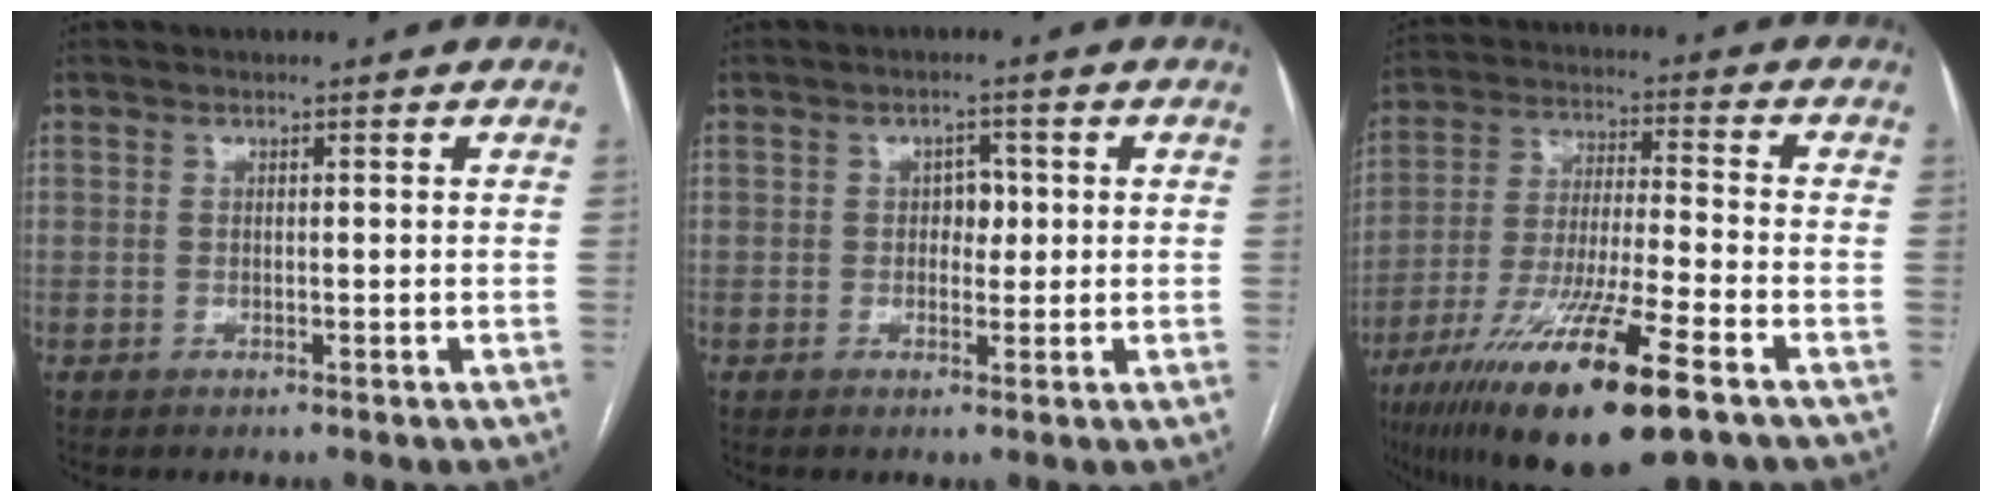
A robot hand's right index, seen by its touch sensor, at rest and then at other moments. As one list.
[{"total": 2.7, "force": [0.2, 1.8, 2.0], "torque": [-0.022, 0.007, 0.002]}, {"total": 19.0, "force": [-11.1, 1.4, 15.4], "torque": [-0.289, -0.047, -0.195]}]